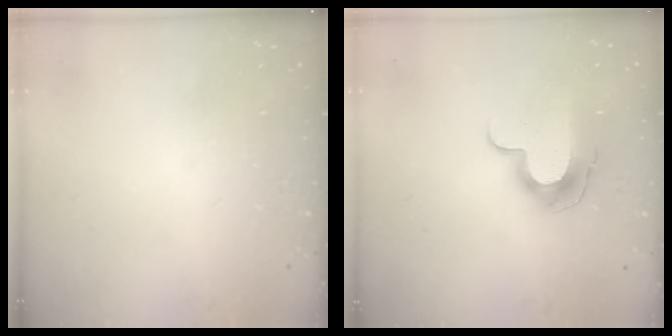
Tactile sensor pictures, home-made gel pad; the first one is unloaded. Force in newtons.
{"total": 10.0, "press": 9.9, "slide": 1.1}